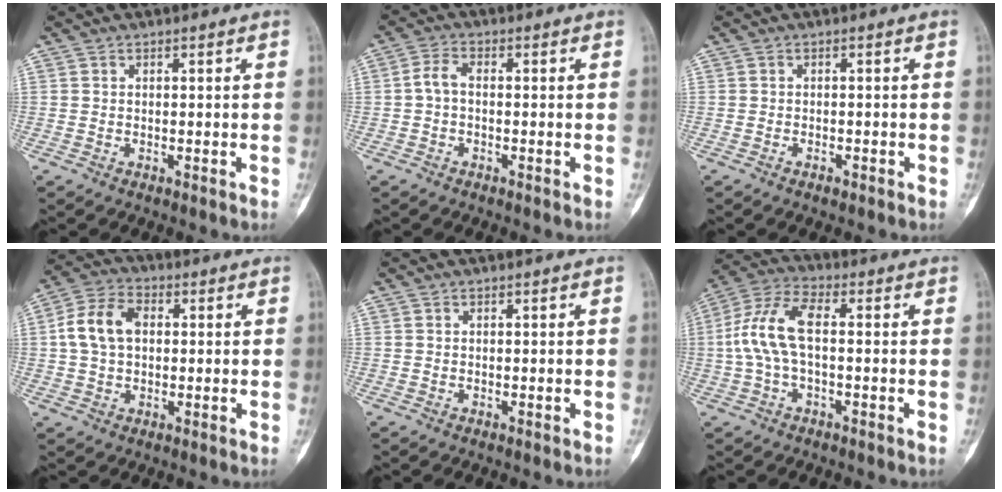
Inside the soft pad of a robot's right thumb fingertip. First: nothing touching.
{"total": 3.3, "force": [-0.5, 1.9, 2.6], "torque": [-0.051, 0.012, -0.016]}
{"total": 1.1, "force": [-0.8, 0.5, 0.4], "torque": [-0.007, 0.005, -0.013]}
{"total": 9.3, "force": [1.0, 6.4, 6.7], "torque": [-0.124, 0.023, 0.013]}
{"total": 0.0}
{"total": 10.3, "force": [-0.1, 4.8, 9.1], "torque": [-0.205, 0.034, -0.005]}